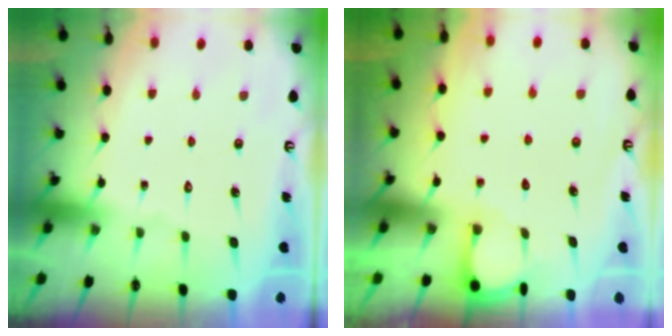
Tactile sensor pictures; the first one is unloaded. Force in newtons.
{"total": 2.0, "press": 2.0, "slide": 0.2}